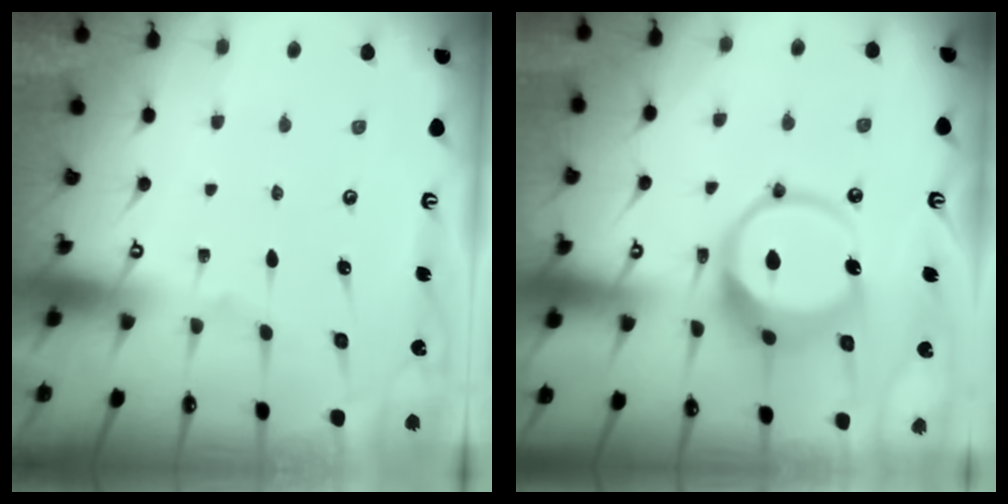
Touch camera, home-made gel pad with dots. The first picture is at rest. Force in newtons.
{"total": 13.5, "press": 13.4, "slide": 1.7}